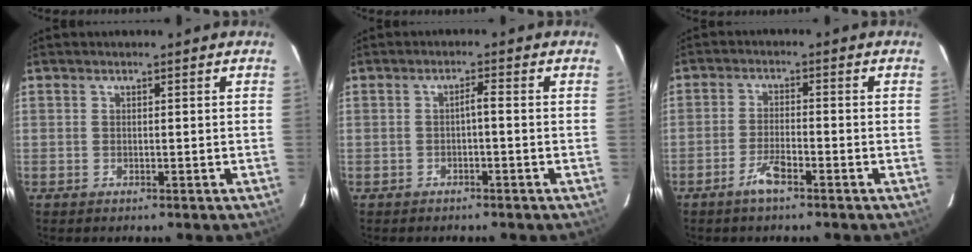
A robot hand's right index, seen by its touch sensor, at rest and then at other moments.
{"total": 1.5, "force": [-0.4, 0.1, 1.5], "torque": [-0.022, 0.004, -0.007]}
{"total": 3.7, "force": [-2.5, 0.5, 2.7], "torque": [-0.053, -0.001, -0.047]}